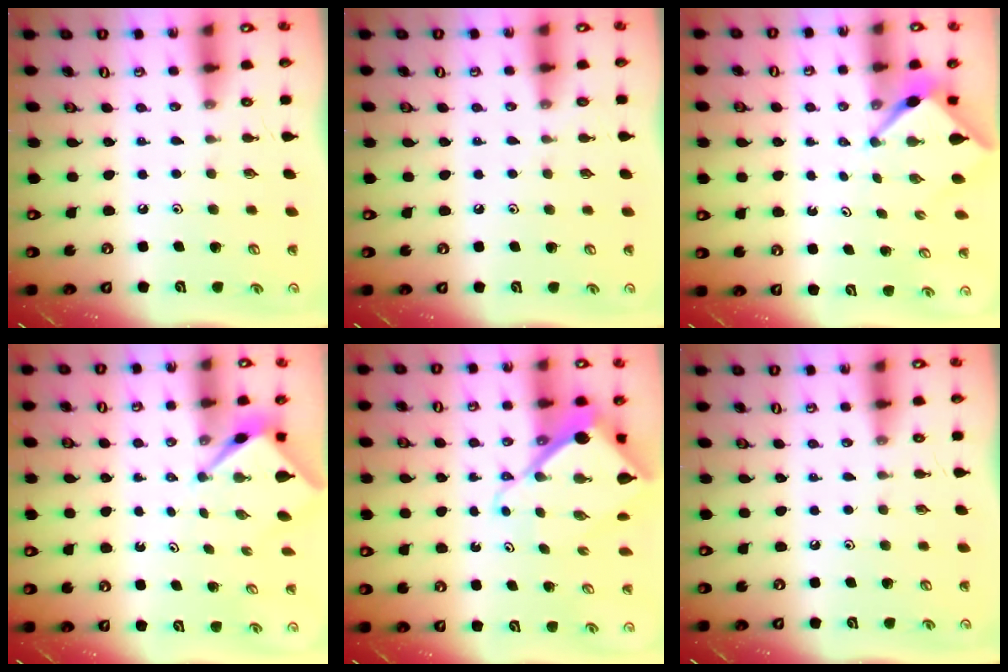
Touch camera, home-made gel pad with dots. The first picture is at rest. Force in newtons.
{"total": 2.4, "press": 2.4, "slide": 0.4}
{"total": 2.9, "press": 2.9, "slide": 0.4}
{"total": 2.5, "press": 2.5, "slide": 0.1}
{"total": 10.4, "press": 10.3, "slide": 1.0}
{"total": 0.0}